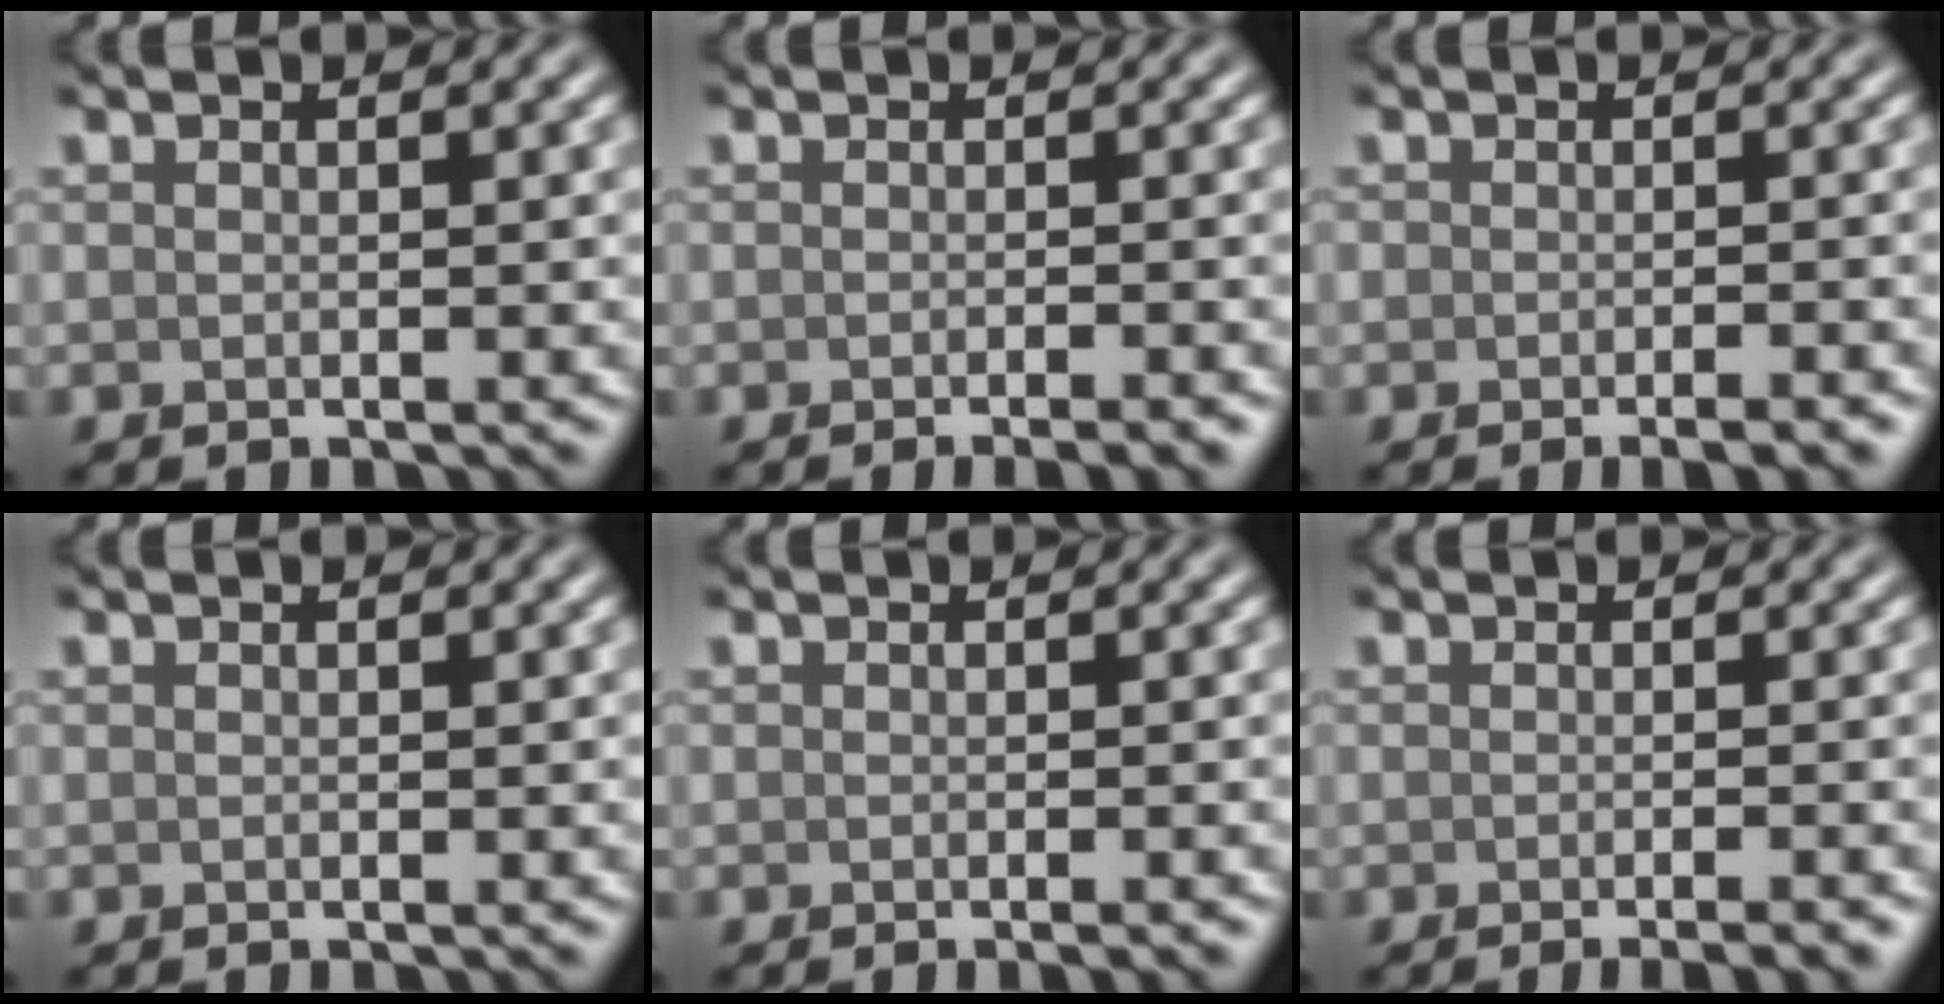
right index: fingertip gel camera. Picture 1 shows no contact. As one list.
[{"total": 2.5, "force": [-1.5, 0.6, 1.9], "torque": [-0.012, 0.000, -0.017]}, {"total": 2.5, "force": [-1.6, 0.5, 1.8], "torque": [-0.019, -0.001, -0.017]}, {"total": 0.0}, {"total": 0.8, "force": [-0.5, 0.1, 0.7], "torque": [-0.008, -0.002, -0.006]}, {"total": 2.9, "force": [-1.6, 0.8, 2.3], "torque": [-0.009, 0.004, -0.018]}]